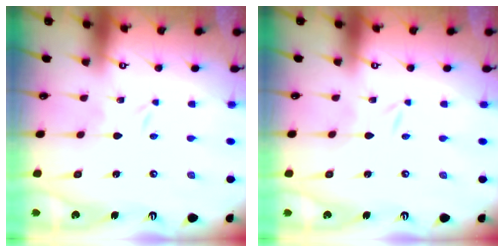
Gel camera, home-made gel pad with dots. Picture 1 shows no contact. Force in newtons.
{"total": 0.0}